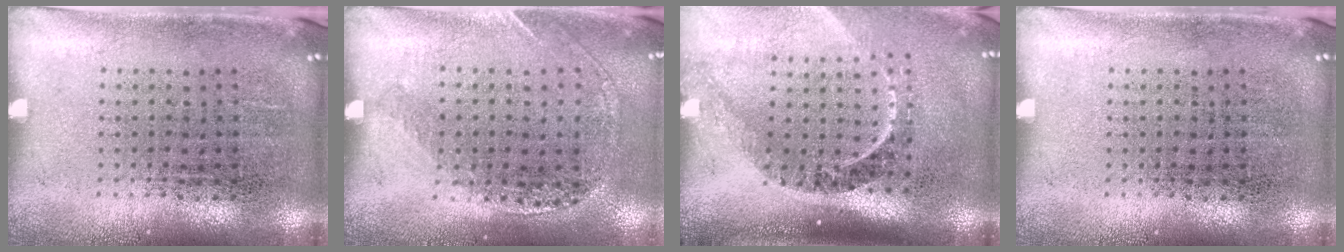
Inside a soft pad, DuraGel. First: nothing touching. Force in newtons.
{"total": 1.2, "press": 1.1, "slide": 0.4}
{"total": 2.4, "press": 1.6, "slide": 1.8}
{"total": 0.0}